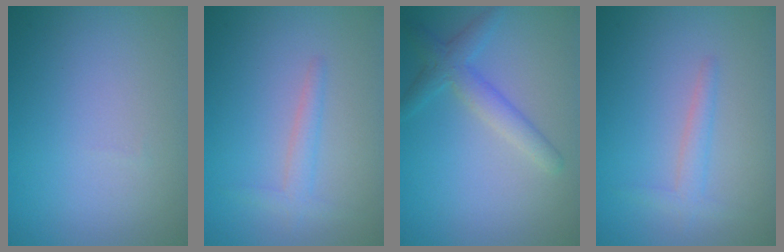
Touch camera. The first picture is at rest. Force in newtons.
{"total": 1.6, "press": 1.6, "slide": 0.1}
{"total": 1.9, "press": 1.9, "slide": 0.2}
{"total": 1.6, "press": 1.6, "slide": 0.1}